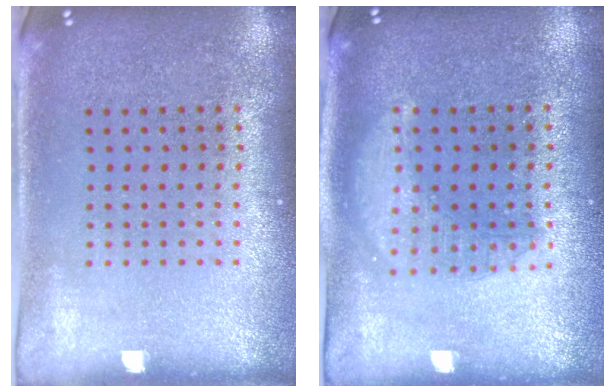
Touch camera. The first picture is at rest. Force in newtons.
{"total": 1.3, "press": 1.3, "slide": 0.3}